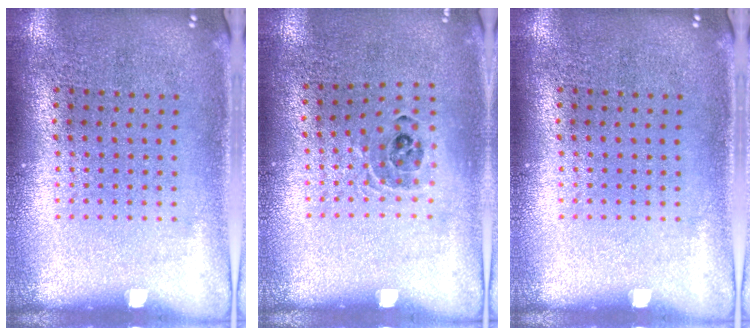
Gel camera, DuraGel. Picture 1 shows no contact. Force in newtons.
{"total": 0.8, "press": 0.8, "slide": 0.2}
{"total": 0.0}